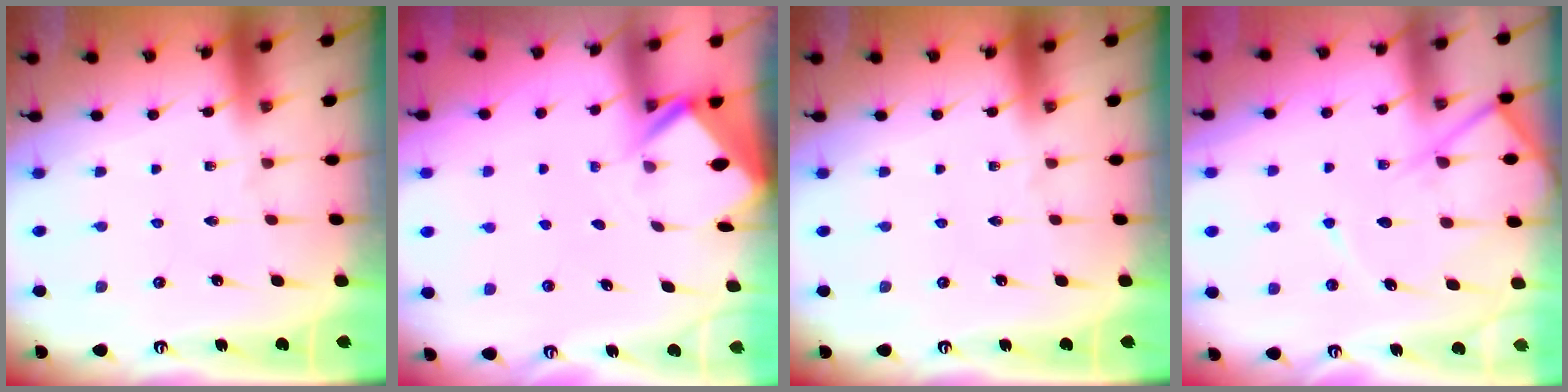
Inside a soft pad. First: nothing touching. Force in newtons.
{"total": 2.4, "press": 2.4, "slide": 0.1}
{"total": 0.0}
{"total": 10.3, "press": 10.3, "slide": 1.0}